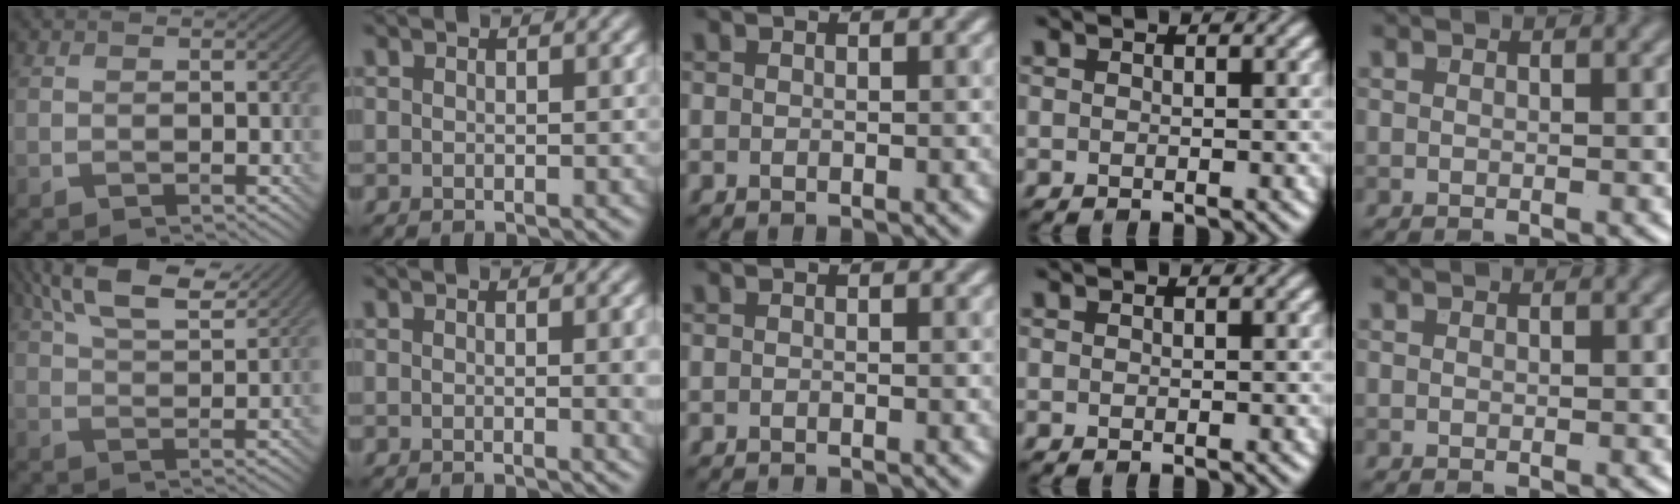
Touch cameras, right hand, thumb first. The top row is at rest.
{"thumb": {"total": 9.5, "force": [6.0, 3.3, 6.5], "torque": [-0.135, 0.016, 0.115]}, "index": {"total": 2.4, "force": [0.1, 0.6, 2.3], "torque": [-0.024, -0.002, 0.000]}, "middle": {"total": 1.3, "force": [-1.2, 0.2, 0.4], "torque": [0.006, -0.004, -0.019]}}